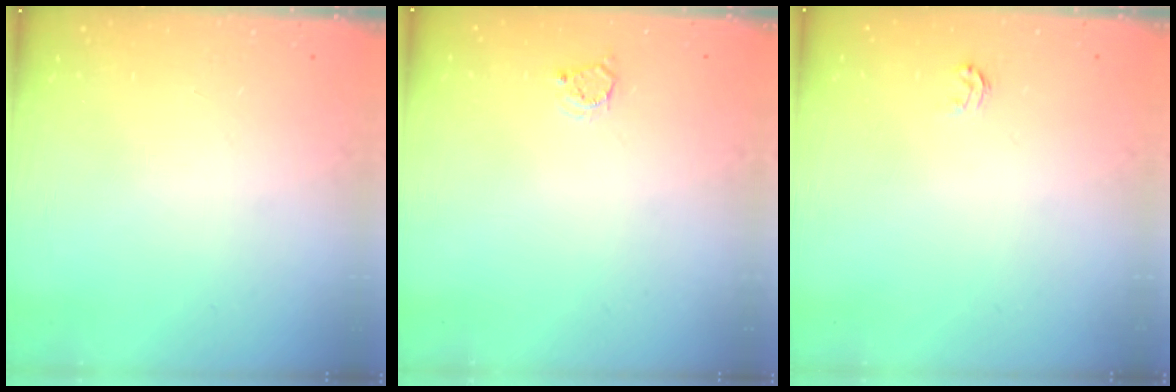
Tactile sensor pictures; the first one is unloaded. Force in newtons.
{"total": 3.1, "press": 3.1, "slide": 0.4}
{"total": 2.9, "press": 2.9, "slide": 0.1}